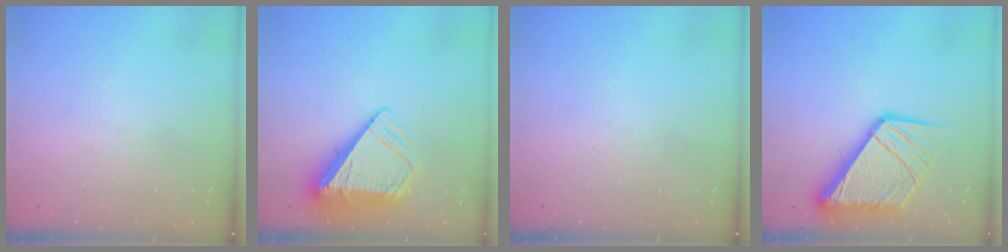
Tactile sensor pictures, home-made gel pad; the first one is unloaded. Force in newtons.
{"total": 10.9, "press": 10.8, "slide": 1.6}
{"total": 0.0}
{"total": 14.5, "press": 14.4, "slide": 1.6}